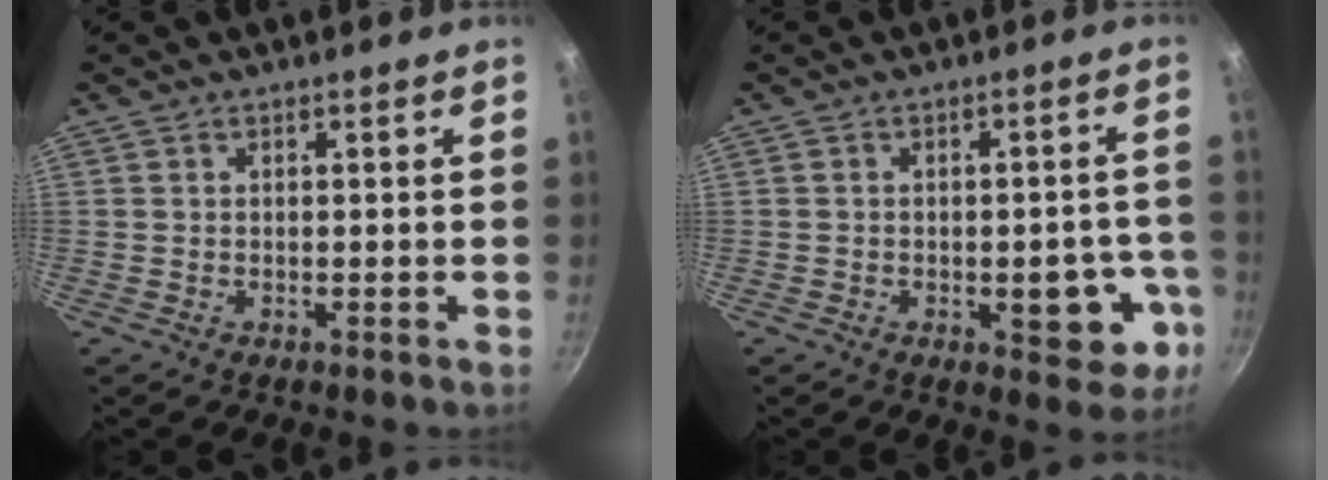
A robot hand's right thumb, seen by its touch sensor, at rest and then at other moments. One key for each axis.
{"total": 9.5, "fx": -2.9, "fy": 4.7, "fz": 7.6, "tx": -0.057, "ty": 0.016, "tz": -0.034}